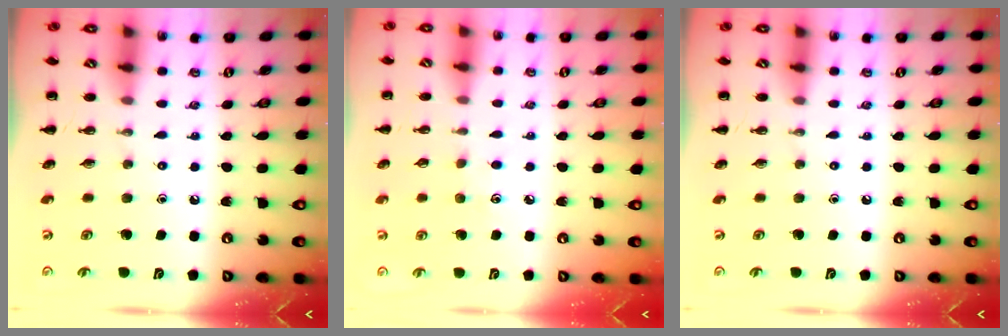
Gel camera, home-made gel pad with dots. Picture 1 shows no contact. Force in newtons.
{"total": 4.4, "press": 4.3, "slide": 1.1}
{"total": 0.0}